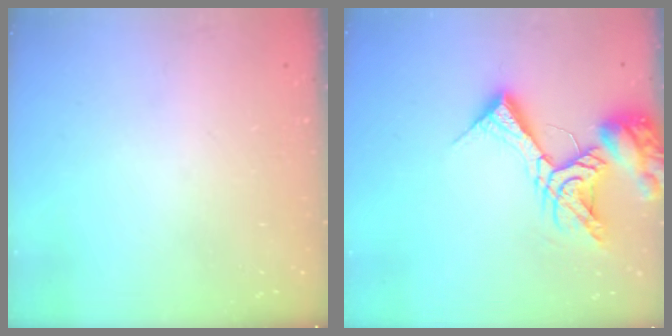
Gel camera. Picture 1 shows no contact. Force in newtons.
{"total": 15.3, "press": 15.2, "slide": 2.3}